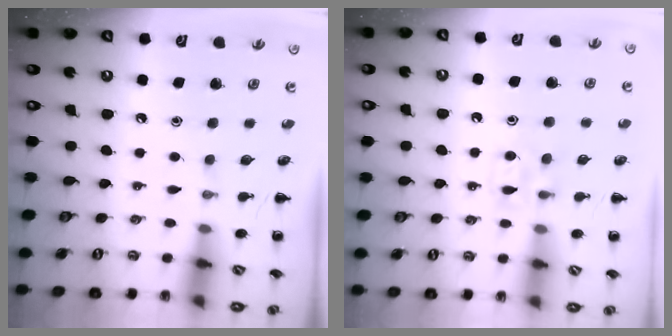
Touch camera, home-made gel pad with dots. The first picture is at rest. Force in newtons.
{"total": 4.7, "press": 4.4, "slide": 1.5}